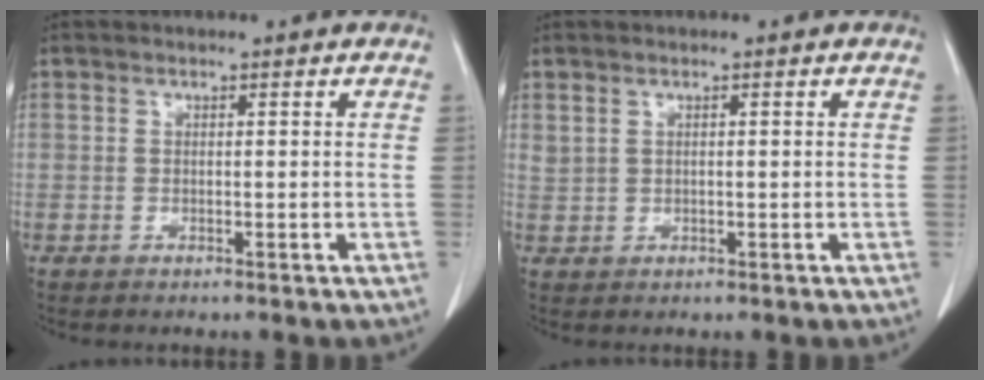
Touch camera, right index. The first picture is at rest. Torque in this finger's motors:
{"motor_torque": [-0.06, 0.10, -0.01, 0.01]}